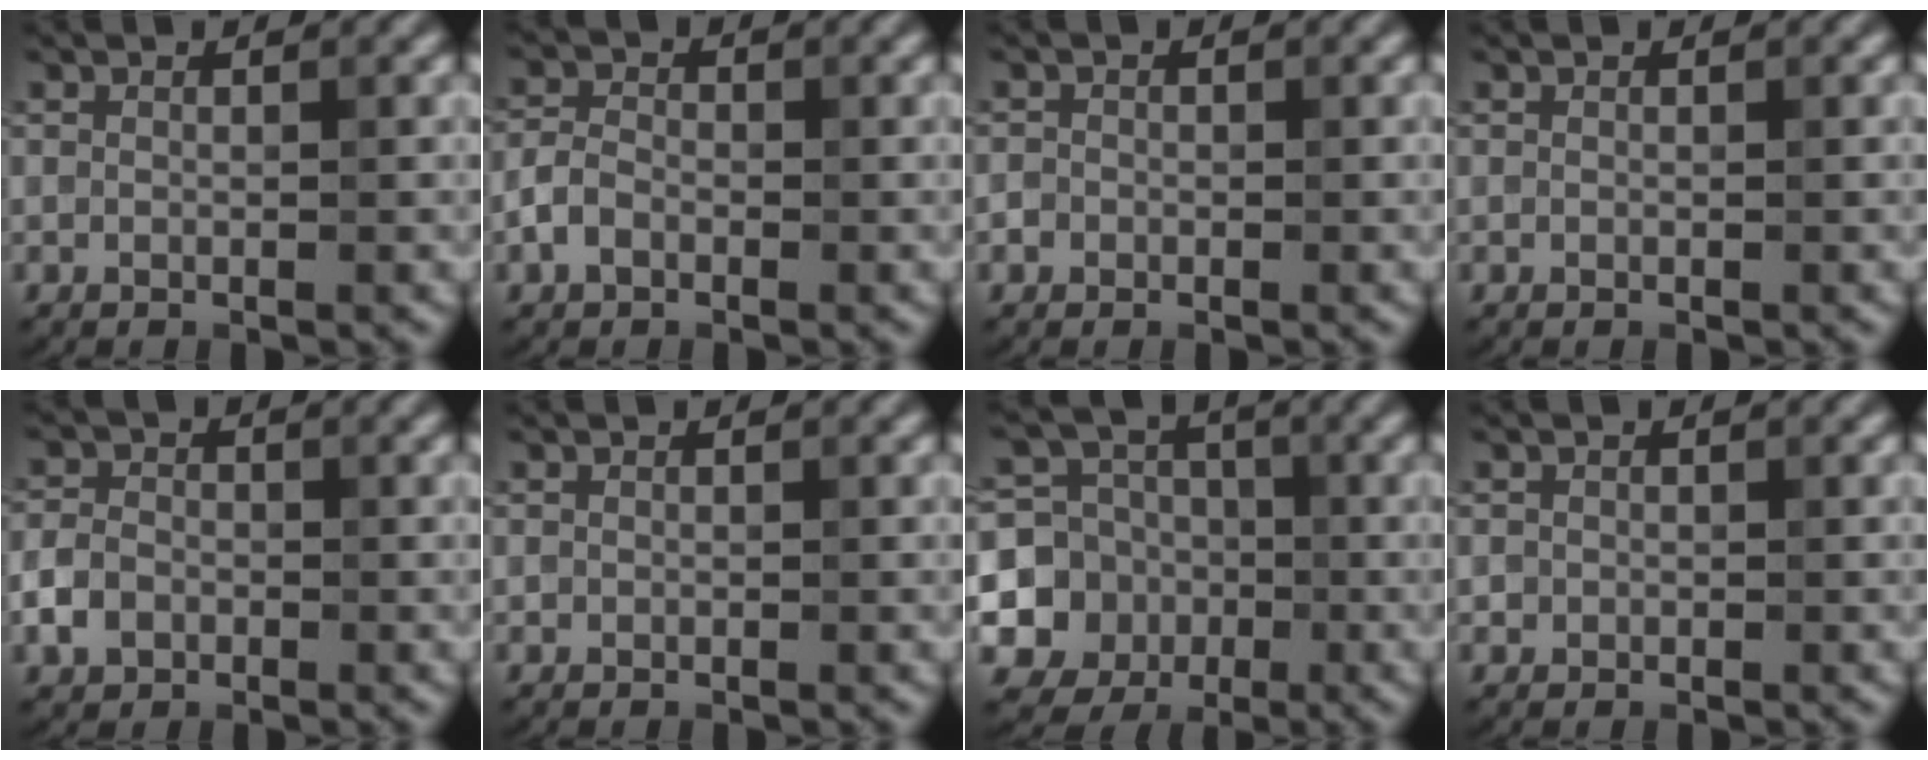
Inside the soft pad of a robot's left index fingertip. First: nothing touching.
{"total": 2.0, "force": [-1.0, 1.3, 1.1], "torque": [-0.022, 0.012, -0.028]}
{"total": 1.1, "force": [-0.3, 1.0, 0.3], "torque": [0.009, 0.015, -0.016]}
{"total": 0.0}
{"total": 2.6, "force": [-1.1, 2.0, 1.2], "torque": [-0.025, 0.009, -0.024]}
{"total": 0.0}
{"total": 8.2, "force": [-1.6, 7.5, 2.9], "torque": [-0.052, -0.011, -0.048]}
{"total": 0.9, "force": [0.2, 0.9, 0.1], "torque": [0.017, 0.008, -0.008]}